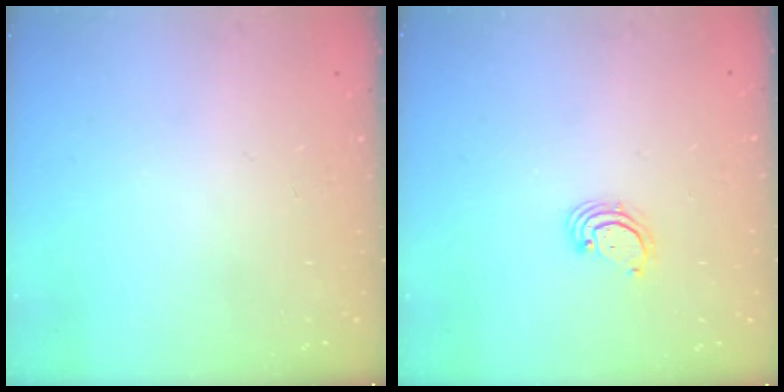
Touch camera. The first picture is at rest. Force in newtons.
{"total": 2.7, "press": 2.7, "slide": 0.3}